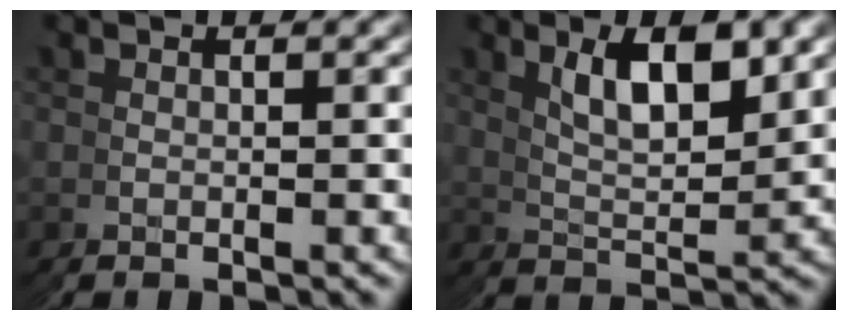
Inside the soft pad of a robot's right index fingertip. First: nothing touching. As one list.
[{"total": 3.6, "force": [2.4, 1.2, 2.3], "torque": [-0.049, -0.004, 0.046]}]